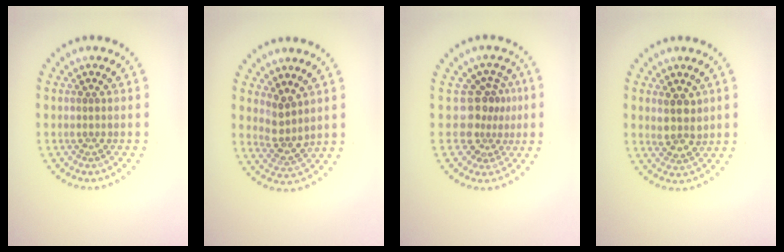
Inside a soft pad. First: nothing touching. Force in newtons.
{"total": 2.5, "press": 2.0, "slide": 1.6}
{"total": 3.3, "press": 2.3, "slide": 2.3}
{"total": 2.8, "press": 2.6, "slide": 1.0}